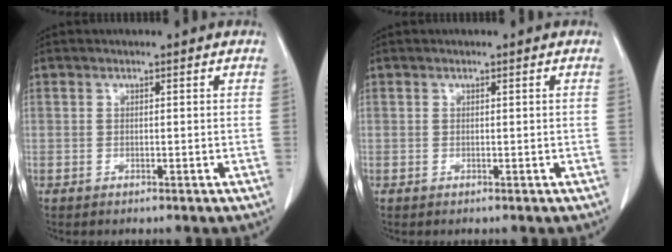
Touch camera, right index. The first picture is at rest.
{"total": 0.0}